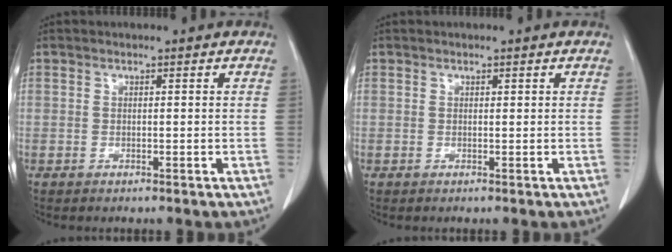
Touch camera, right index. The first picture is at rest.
{"total": 0.0}